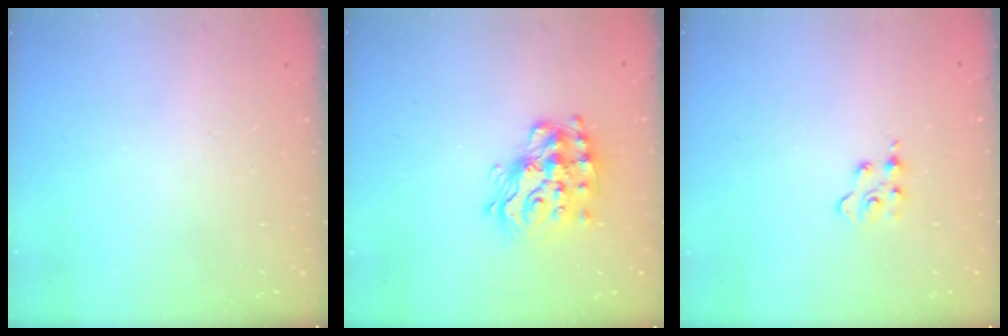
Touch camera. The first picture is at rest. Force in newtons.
{"total": 15.5, "press": 15.4, "slide": 1.3}
{"total": 3.0, "press": 3.0, "slide": 0.4}